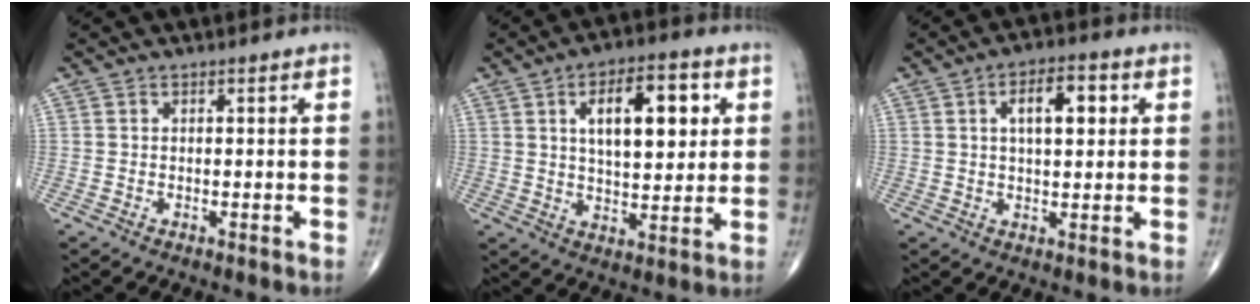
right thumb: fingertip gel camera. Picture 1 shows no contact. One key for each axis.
{"total": 13.4, "fx": 3.9, "fy": 6.2, "fz": 11.3, "tx": -0.144, "ty": -0.006, "tz": 0.062}
{"total": 8.0, "fx": 2.2, "fy": 3.6, "fz": 6.7, "tx": -0.087, "ty": 0.004, "tz": 0.031}